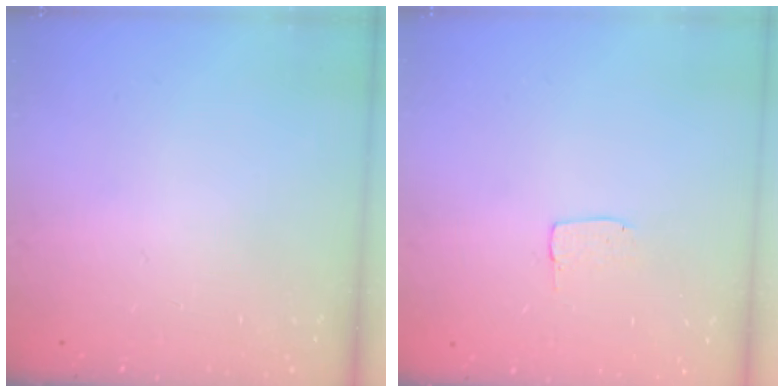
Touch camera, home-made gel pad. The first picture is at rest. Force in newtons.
{"total": 3.1, "press": 3.1, "slide": 0.2}